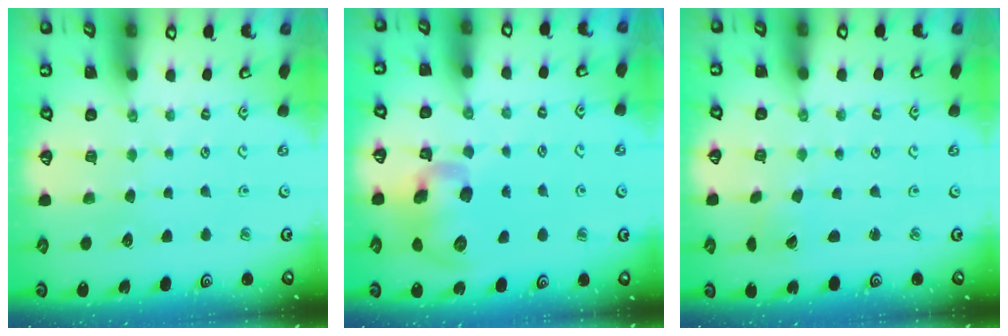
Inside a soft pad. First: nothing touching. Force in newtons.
{"total": 12.8, "press": 12.5, "slide": 2.6}
{"total": 0.0}